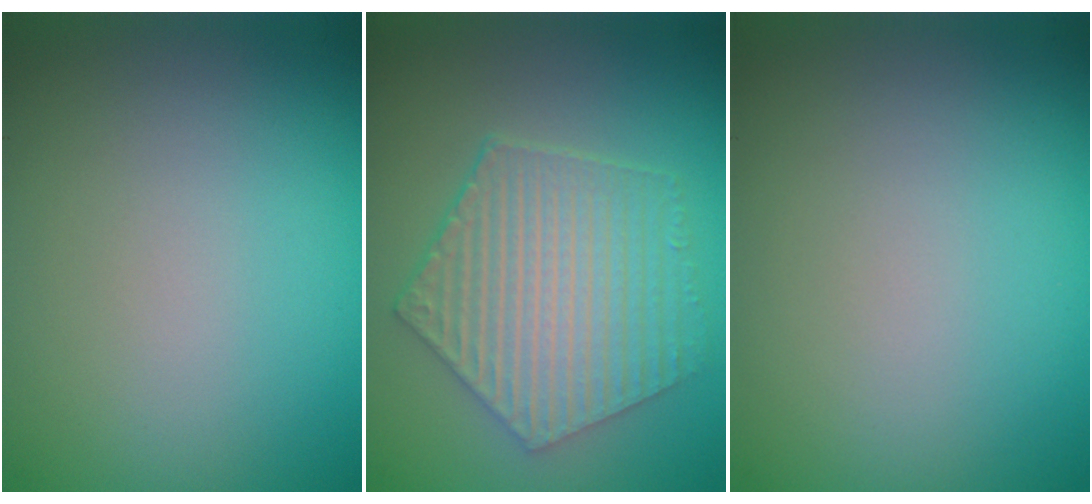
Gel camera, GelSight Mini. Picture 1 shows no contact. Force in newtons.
{"total": 6.5, "press": 5.0, "slide": 4.1}
{"total": 0.0}